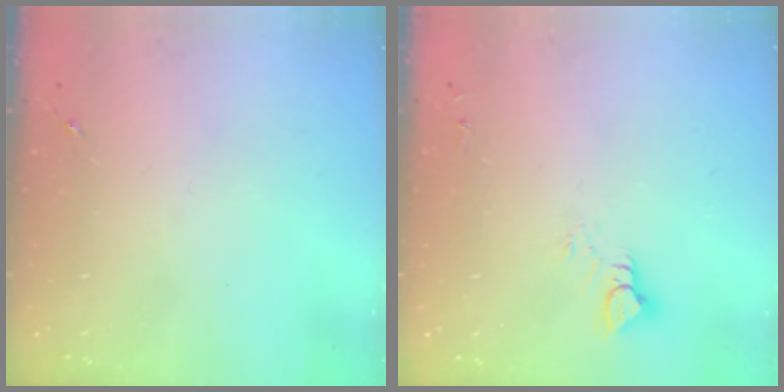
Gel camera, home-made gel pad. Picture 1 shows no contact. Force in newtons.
{"total": 5.1, "press": 5.1, "slide": 0.3}